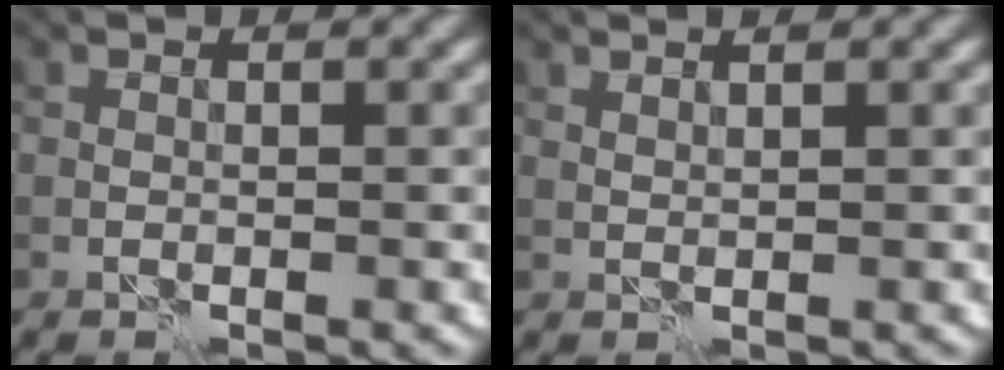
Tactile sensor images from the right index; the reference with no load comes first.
{"total": 1.0, "force": [0.9, 0.1, 0.4], "torque": [-0.007, -0.001, 0.012]}